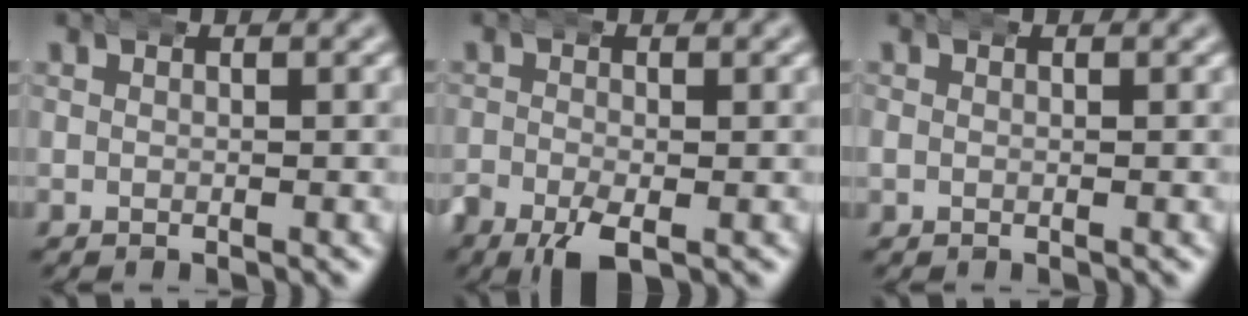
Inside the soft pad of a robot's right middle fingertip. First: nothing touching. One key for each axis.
{"total": 3.9, "fx": -2.4, "fy": 1.9, "fz": 2.4, "tx": -0.053, "ty": -0.021, "tz": -0.034}
{"total": 1.0, "fx": 0.0, "fy": 0.9, "fz": 0.3, "tx": -0.014, "ty": 0.004, "tz": -0.004}